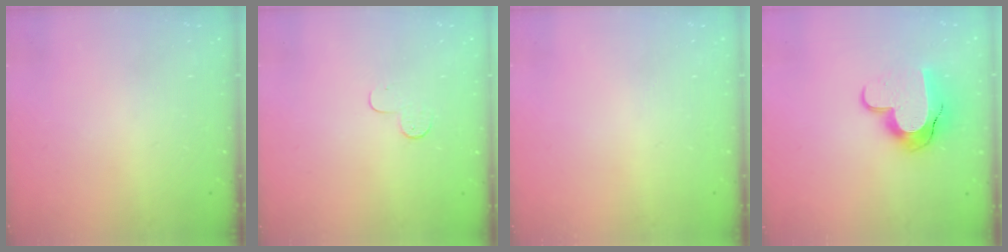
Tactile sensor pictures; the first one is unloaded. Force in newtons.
{"total": 5.0, "press": 4.9, "slide": 0.5}
{"total": 0.0}
{"total": 12.9, "press": 12.9, "slide": 0.9}